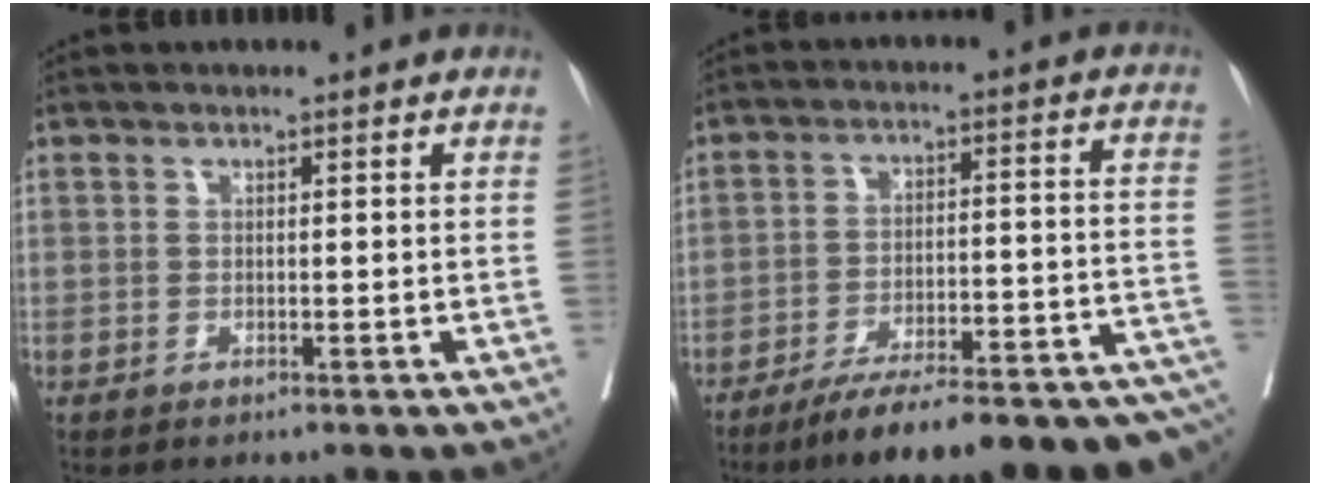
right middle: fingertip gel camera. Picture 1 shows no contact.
{"total": 22.1, "force": [-18.2, 2.5, 12.3], "torque": [-0.112, 0.013, -0.254]}